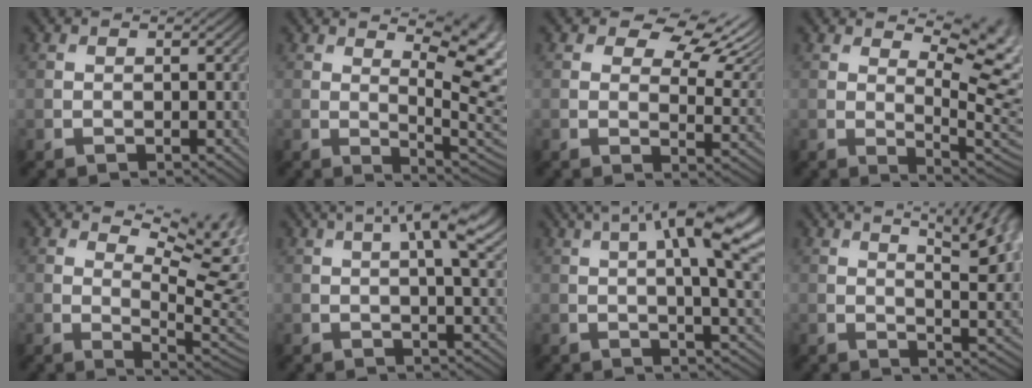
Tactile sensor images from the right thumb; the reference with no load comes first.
{"total": 10.0, "force": [4.8, 2.7, 8.3], "torque": [-0.129, 0.010, 0.065]}
{"total": 9.4, "force": [6.2, 4.4, 5.5], "torque": [-0.080, -0.003, 0.091]}
{"total": 10.4, "force": [6.0, 2.7, 8.0], "torque": [-0.133, 0.005, 0.080]}
{"total": 11.6, "force": [6.9, 3.7, 8.6], "torque": [-0.149, 0.008, 0.096]}
{"total": 7.7, "force": [3.1, 1.7, 6.8], "torque": [-0.094, 0.016, 0.042]}
{"total": 13.1, "force": [4.1, 3.7, 11.8], "torque": [-0.158, 0.029, 0.061]}
{"total": 14.2, "force": [6.5, 5.0, 11.6], "torque": [-0.157, 0.029, 0.087]}